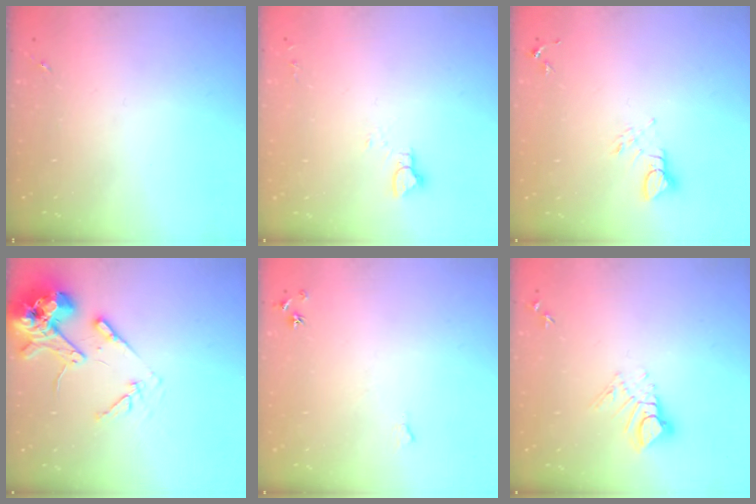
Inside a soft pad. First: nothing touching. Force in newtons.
{"total": 3.9, "press": 3.9, "slide": 0.4}
{"total": 4.1, "press": 4.1, "slide": 0.4}
{"total": 14.9, "press": 14.7, "slide": 2.3}
{"total": 4.7, "press": 4.7, "slide": 0.7}
{"total": 7.9, "press": 7.8, "slide": 0.7}